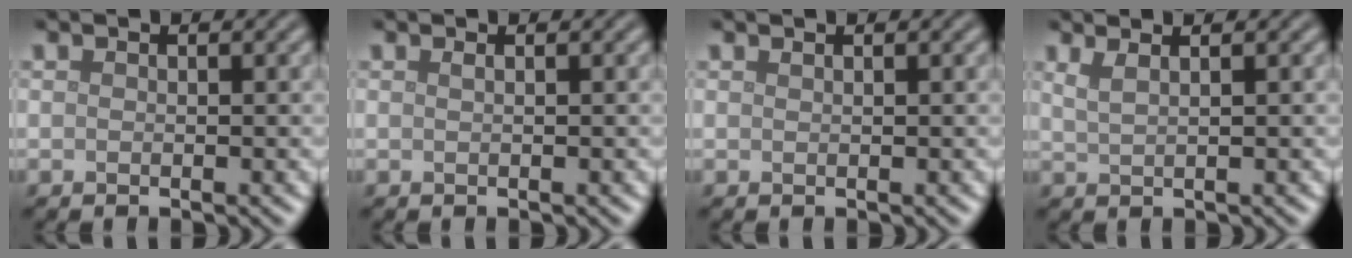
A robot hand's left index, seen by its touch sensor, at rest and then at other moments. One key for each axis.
{"total": 0.8, "fx": 0.3, "fy": 0.4, "fz": 0.7, "tx": -0.008, "ty": 0.001, "tz": -0.001}
{"total": 0.5, "fx": 0.4, "fy": 0.2, "fz": 0.3, "tx": -0.003, "ty": 0.000, "tz": 0.004}
{"total": 2.9, "fx": 1.7, "fy": 1.3, "fz": 2.0, "tx": -0.017, "ty": 0.009, "tz": 0.002}